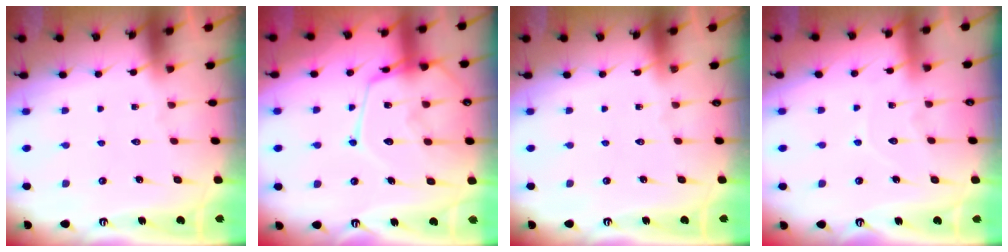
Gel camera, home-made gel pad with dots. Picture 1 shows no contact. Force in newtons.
{"total": 15.0, "press": 15.0, "slide": 1.4}
{"total": 0.0}
{"total": 6.2, "press": 6.2, "slide": 0.6}